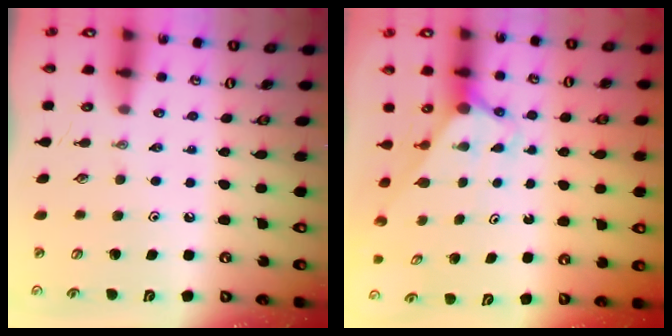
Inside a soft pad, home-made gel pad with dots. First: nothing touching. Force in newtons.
{"total": 2.9, "press": 2.9, "slide": 0.0}